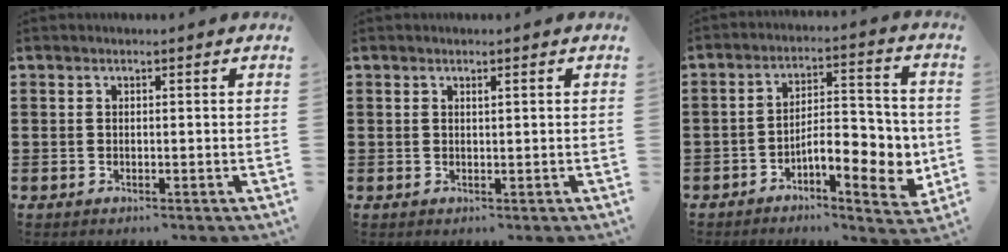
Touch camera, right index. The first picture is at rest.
{"total": 0.5, "force": [0.3, 0.0, 0.5], "torque": [-0.009, -0.002, 0.005]}
{"total": 9.0, "force": [-2.6, 3.6, 7.8], "torque": [-0.107, -0.010, -0.045]}